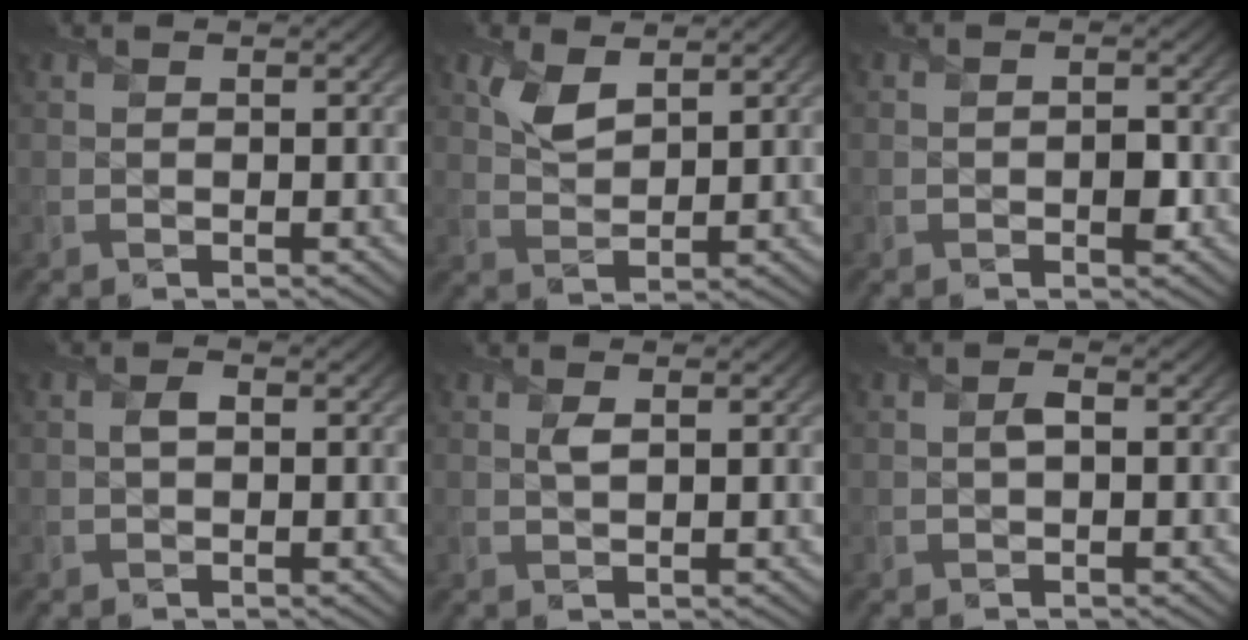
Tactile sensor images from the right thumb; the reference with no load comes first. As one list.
[{"total": 3.9, "force": [2.4, 1.8, 2.5], "torque": [-0.062, -0.002, 0.047]}, {"total": 1.8, "force": [-0.6, 1.0, 1.3], "torque": [-0.018, 0.000, -0.012]}, {"total": 1.1, "force": [0.0, 0.7, 0.9], "torque": [-0.018, 0.003, -0.002]}, {"total": 1.2, "force": [0.5, 0.4, 1.0], "torque": [-0.027, 0.000, 0.010]}, {"total": 1.1, "force": [-0.1, 0.5, 0.9], "torque": [-0.020, 0.004, -0.002]}]